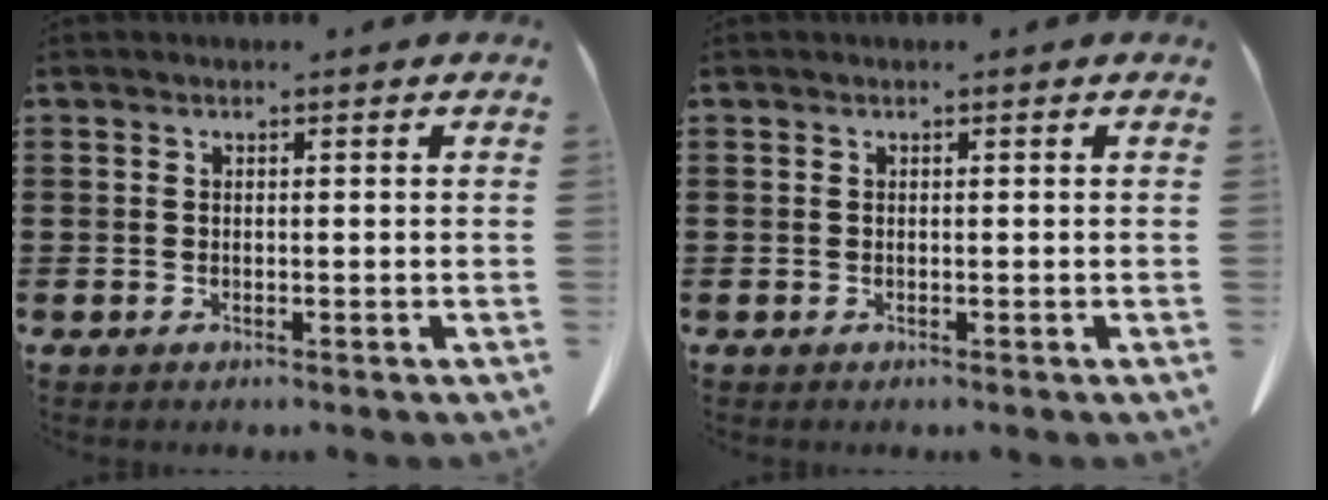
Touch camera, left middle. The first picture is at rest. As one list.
[{"total": 0.0}]